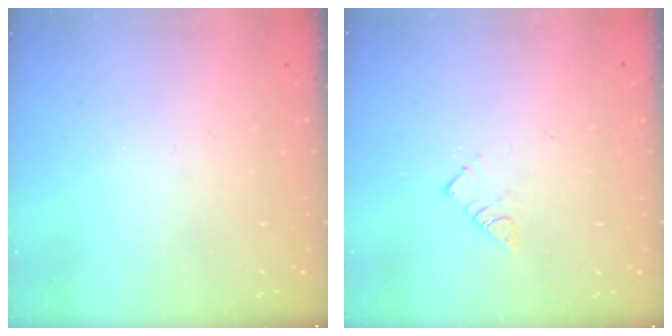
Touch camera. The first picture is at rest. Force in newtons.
{"total": 3.9, "press": 3.9, "slide": 0.2}